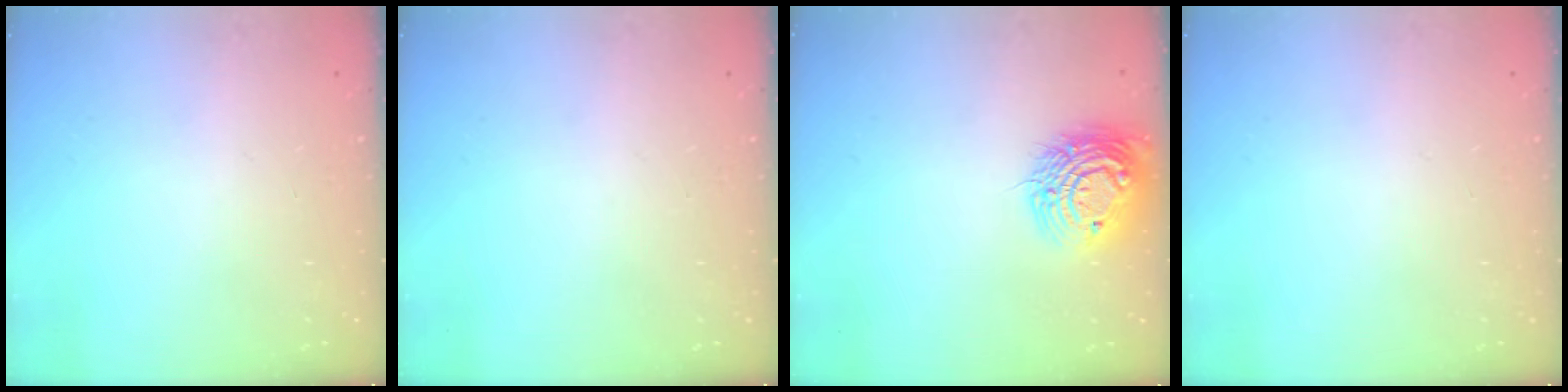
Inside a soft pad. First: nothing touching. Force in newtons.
{"total": 0.0}
{"total": 15.1, "press": 15.0, "slide": 1.1}
{"total": 0.0}